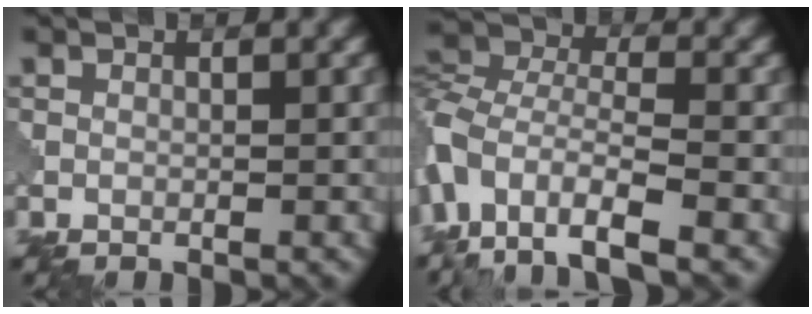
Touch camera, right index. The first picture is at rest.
{"total": 10.5, "force": [-6.1, 5.2, 6.8], "torque": [-0.143, -0.013, -0.119]}